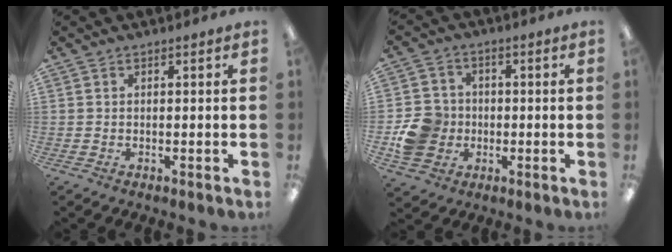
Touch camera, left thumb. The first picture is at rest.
{"total": 9.6, "force": [-1.5, 9.0, 3.1], "torque": [-0.062, 0.017, -0.020]}